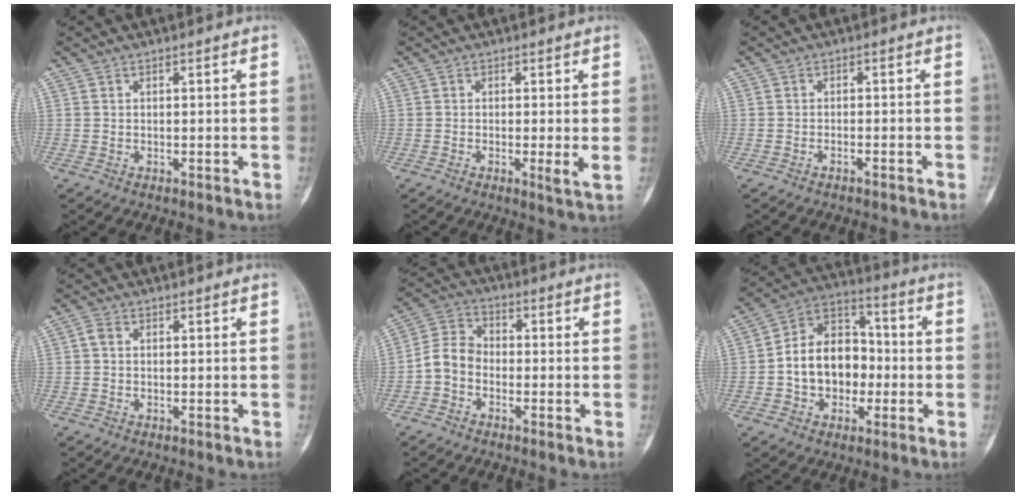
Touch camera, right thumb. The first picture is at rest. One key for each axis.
{"total": 2.5, "fx": -0.1, "fy": 0.3, "fz": 2.5, "tx": -0.047, "ty": -0.009, "tz": -0.006}
{"total": 1.2, "fx": -1.0, "fy": 0.2, "fz": 0.6, "tx": -0.019, "ty": 0.011, "tz": -0.013}
{"total": 1.5, "fx": 0.2, "fy": 1.1, "fz": 1.0, "tx": -0.019, "ty": 0.001, "tz": 0.000}
{"total": 6.0, "fx": -2.0, "fy": 4.7, "fz": 3.2, "tx": -0.049, "ty": 0.025, "tz": -0.052}
{"total": 14.7, "fx": -1.8, "fy": 10.9, "fz": 9.6, "tx": -0.113, "ty": 0.041, "tz": -0.037}